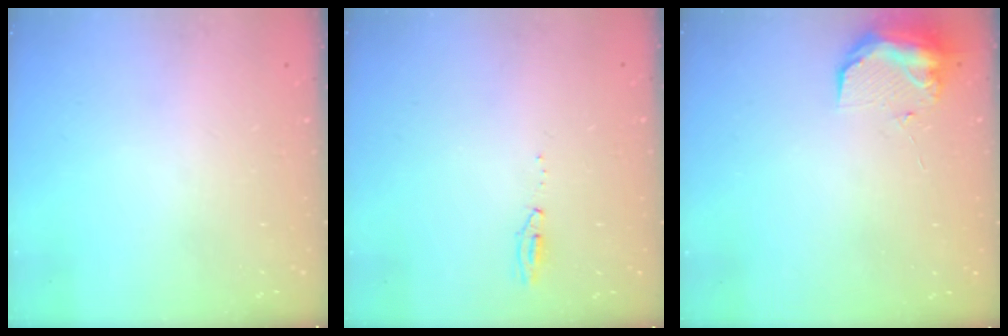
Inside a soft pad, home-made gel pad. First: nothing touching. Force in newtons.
{"total": 15.0, "press": 4.8, "slide": 14.3}
{"total": 9.3, "press": 9.2, "slide": 0.7}